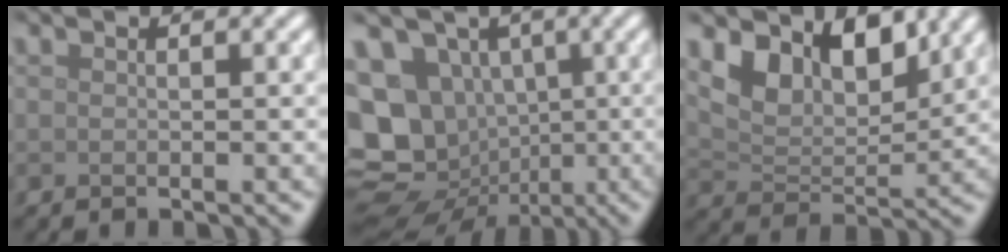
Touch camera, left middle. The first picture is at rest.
{"total": 18.1, "force": [-1.9, 16.3, 7.7], "torque": [-0.179, -0.009, -0.054]}
{"total": 5.6, "force": [3.6, 3.1, 3.1], "torque": [-0.060, -0.015, 0.061]}